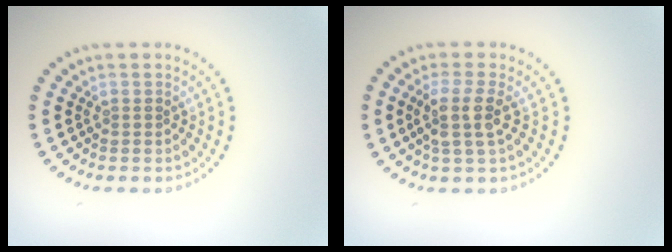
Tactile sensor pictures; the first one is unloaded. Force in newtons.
{"total": 3.0, "press": 2.4, "slide": 1.8}